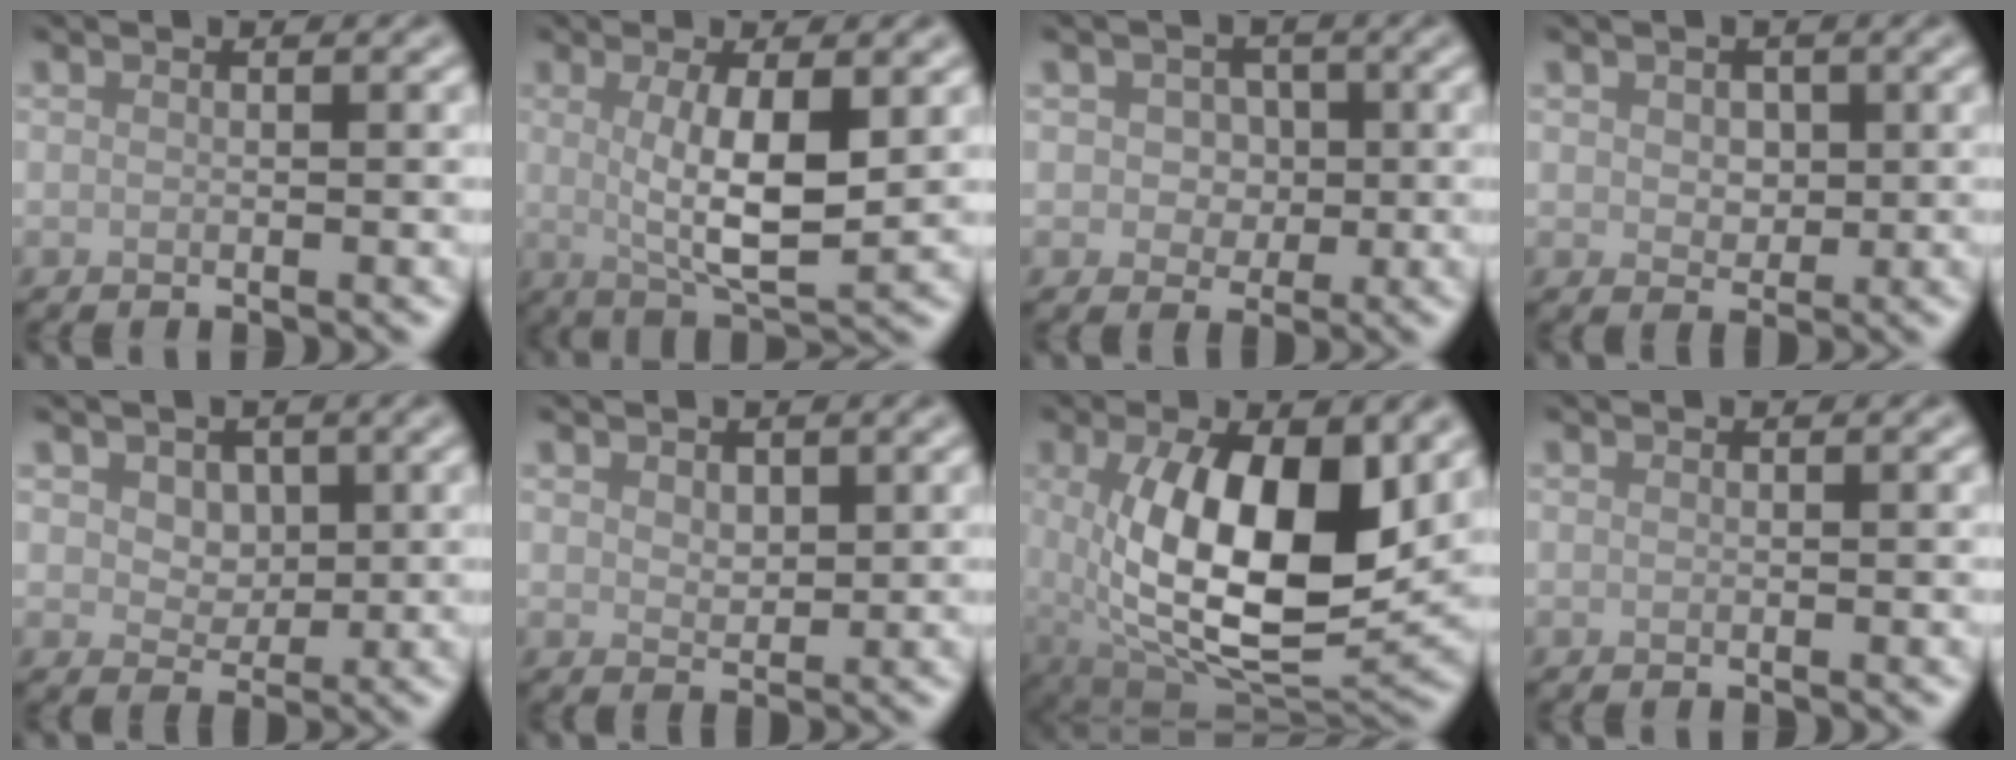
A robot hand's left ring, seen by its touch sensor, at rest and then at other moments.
{"total": 6.1, "force": [0.6, 1.7, 5.8], "torque": [-0.102, -0.010, 0.016]}
{"total": 2.8, "force": [0.3, 2.4, 1.4], "torque": [-0.006, 0.006, -0.011]}
{"total": 2.1, "force": [0.4, 1.6, 1.2], "torque": [-0.025, -0.004, 0.006]}
{"total": 3.2, "force": [1.2, 2.4, 1.7], "torque": [-0.038, -0.011, 0.019]}
{"total": 1.6, "force": [0.8, 1.1, 0.9], "torque": [-0.016, -0.005, 0.017]}
{"total": 13.2, "force": [1.0, 6.1, 11.7], "torque": [-0.188, -0.018, 0.022]}
{"total": 0.0}